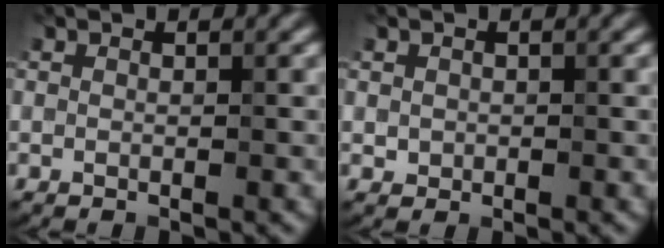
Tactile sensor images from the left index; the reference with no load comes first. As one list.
[{"total": 0.8, "force": [0.1, 0.8, 0.2], "torque": [0.000, -0.003, 0.002]}]